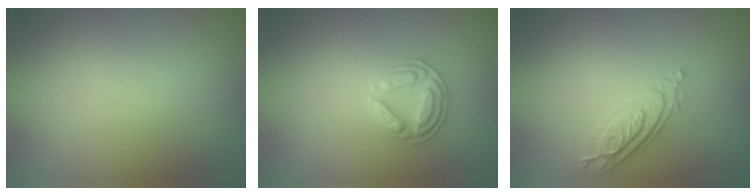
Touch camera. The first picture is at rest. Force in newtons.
{"total": 2.7, "press": 2.6, "slide": 0.9}
{"total": 3.0, "press": 2.6, "slide": 1.5}